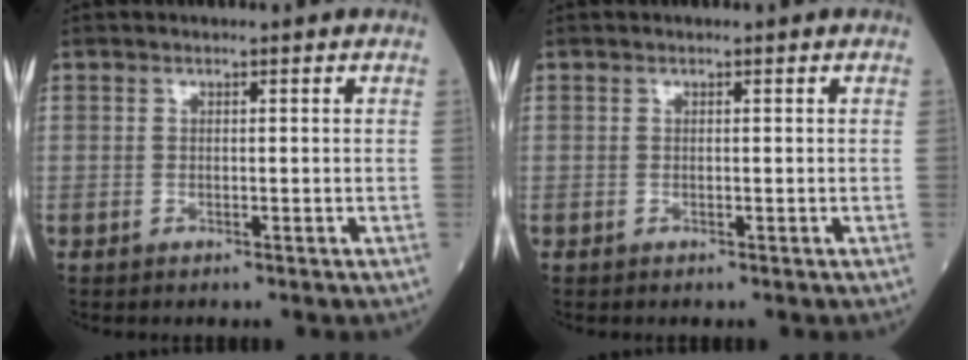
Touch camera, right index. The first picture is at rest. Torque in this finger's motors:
{"motor_torque": [0.00, 0.00, 0.00, -0.01]}